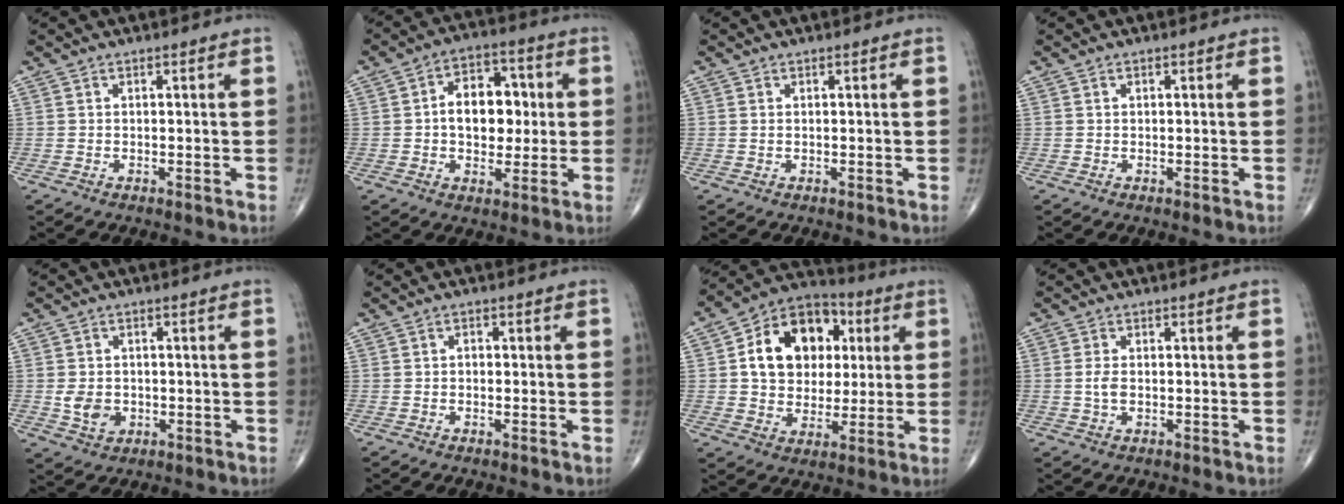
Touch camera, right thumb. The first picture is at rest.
{"total": 11.7, "force": [0.7, 7.9, 8.6], "torque": [-0.090, 0.018, 0.008]}
{"total": 0.0}
{"total": 0.0}
{"total": 5.1, "force": [-0.7, 4.0, 3.0], "torque": [-0.040, 0.000, -0.004]}
{"total": 1.1, "force": [0.0, 0.7, 0.8], "torque": [-0.008, 0.005, -0.003]}
{"total": 17.2, "force": [3.6, 13.1, 10.5], "torque": [-0.132, 0.010, 0.056]}
{"total": 2.6, "force": [-0.1, 1.5, 2.1], "torque": [-0.044, -0.001, -0.003]}